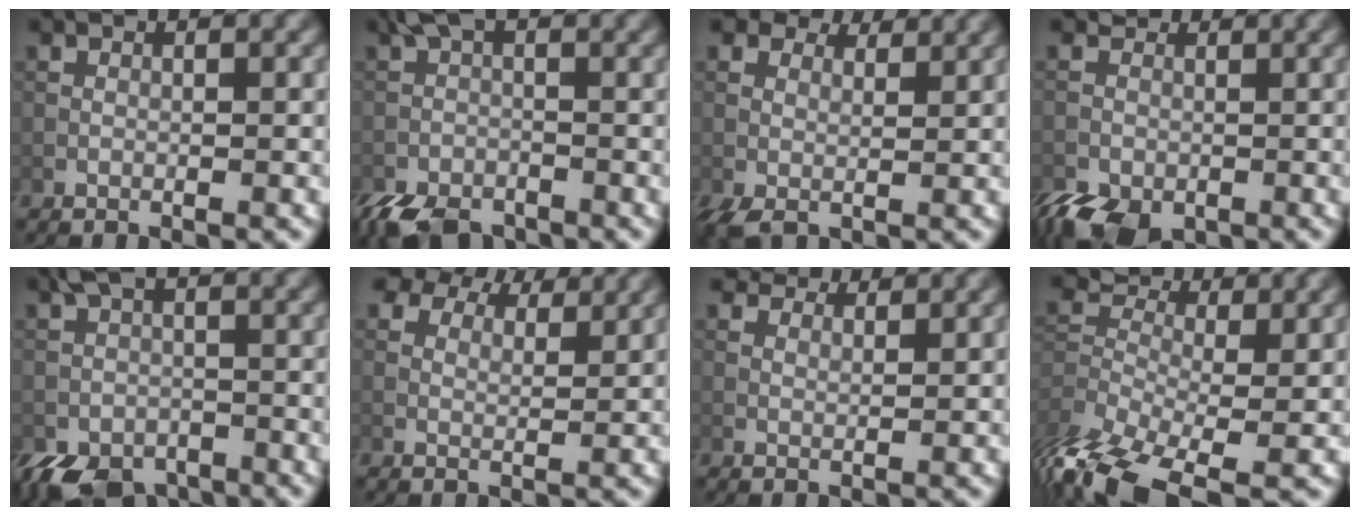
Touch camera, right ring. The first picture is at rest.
{"total": 5.8, "force": [-3.4, 3.2, 3.5], "torque": [-0.070, -0.007, -0.074]}
{"total": 6.1, "force": [3.4, 3.7, 3.4], "torque": [-0.077, -0.001, 0.057]}
{"total": 6.4, "force": [-3.4, 4.4, 3.3], "torque": [-0.058, -0.019, -0.058]}
{"total": 6.1, "force": [-2.7, 4.2, 3.6], "torque": [-0.067, -0.011, -0.050]}
{"total": 8.8, "force": [7.2, 3.6, 3.5], "torque": [-0.078, 0.002, 0.114]}
{"total": 6.4, "force": [5.4, 2.5, 2.4], "torque": [-0.071, -0.003, 0.089]}
{"total": 8.1, "force": [-3.5, 4.4, 5.8], "torque": [-0.124, 0.000, -0.077]}